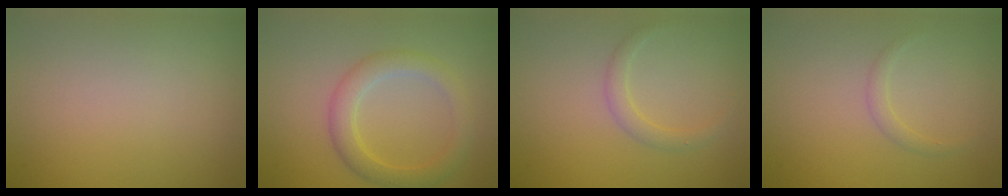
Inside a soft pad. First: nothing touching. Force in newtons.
{"total": 3.2, "press": 3.2, "slide": 0.2}
{"total": 1.4, "press": 1.4, "slide": 0.1}
{"total": 1.0, "press": 1.0, "slide": 0.0}